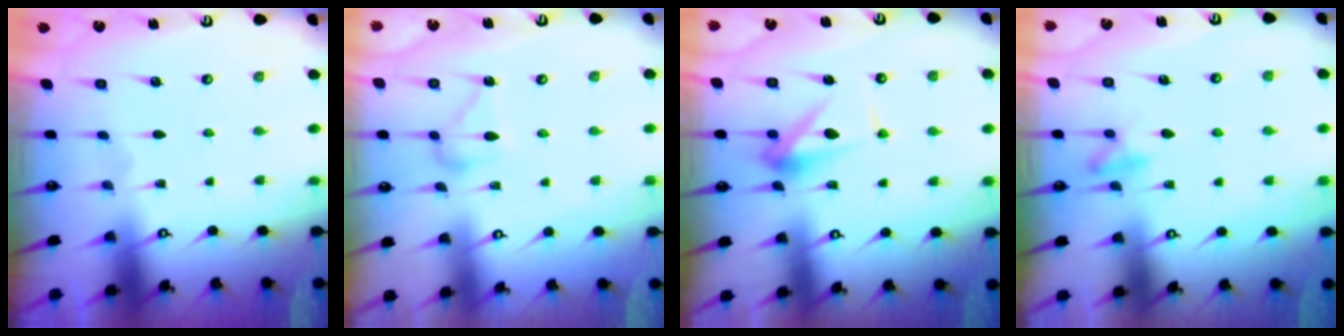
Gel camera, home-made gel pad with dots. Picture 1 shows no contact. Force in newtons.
{"total": 11.9, "press": 11.9, "slide": 0.4}
{"total": 9.6, "press": 9.6, "slide": 0.5}
{"total": 8.7, "press": 8.6, "slide": 1.2}